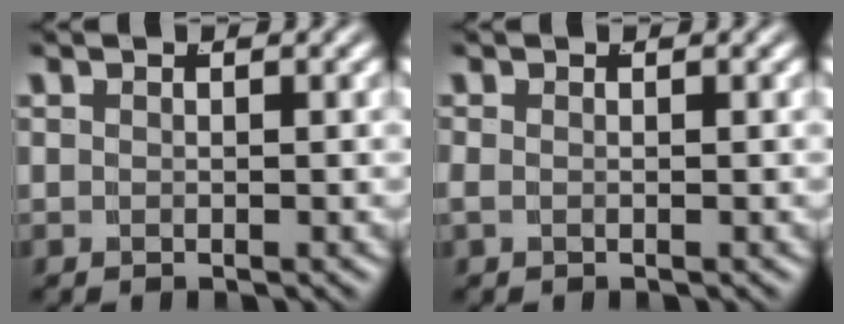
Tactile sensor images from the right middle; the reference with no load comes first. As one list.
[{"total": 0.7, "force": [-0.4, 0.3, 0.5], "torque": [-0.017, -0.007, -0.002]}]